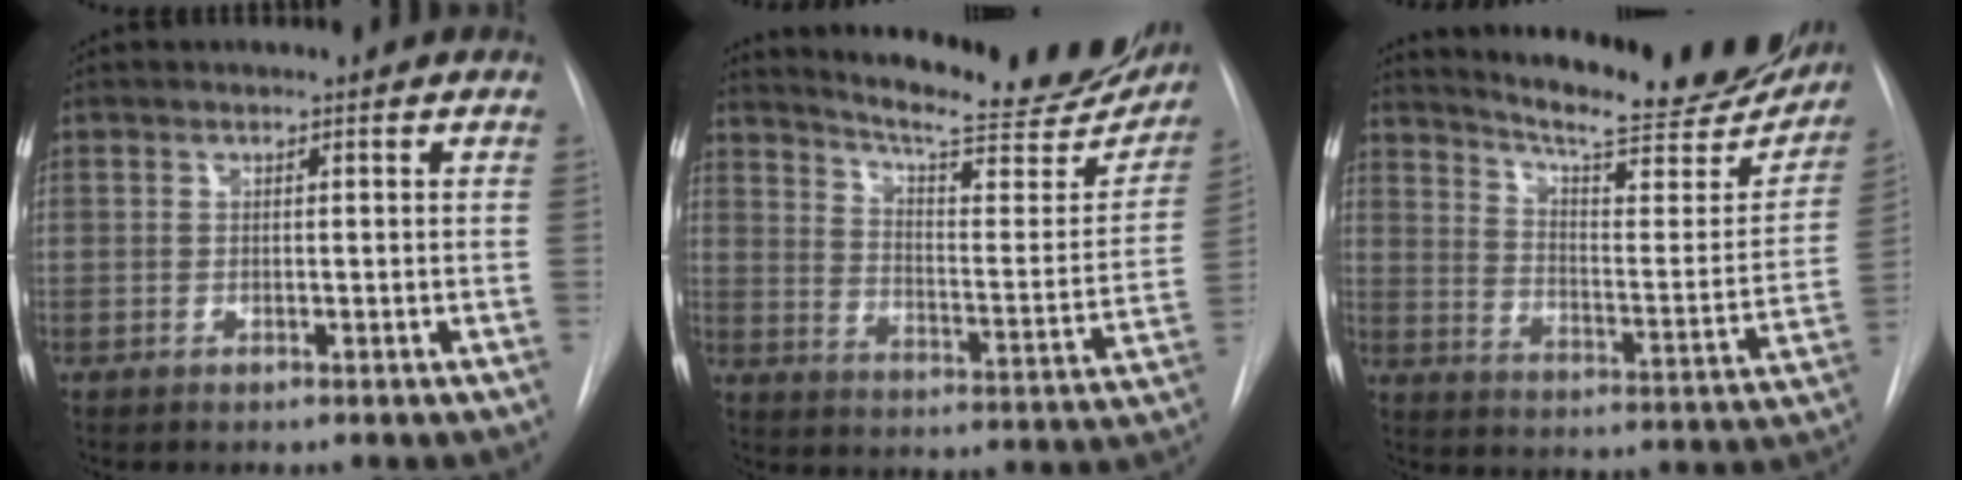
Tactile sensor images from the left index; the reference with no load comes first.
{"total": 24.5, "force": [21.5, 4.4, 11.1], "torque": [-0.158, -0.068, 0.269]}
{"total": 25.5, "force": [22.3, 4.4, 11.6], "torque": [-0.169, -0.070, 0.283]}